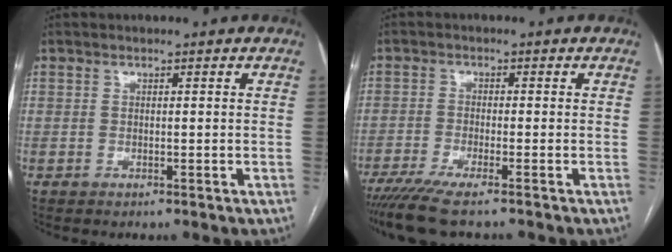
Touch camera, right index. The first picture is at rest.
{"total": 7.6, "force": [-6.0, 0.0, 4.7], "torque": [-0.078, -0.021, -0.101]}